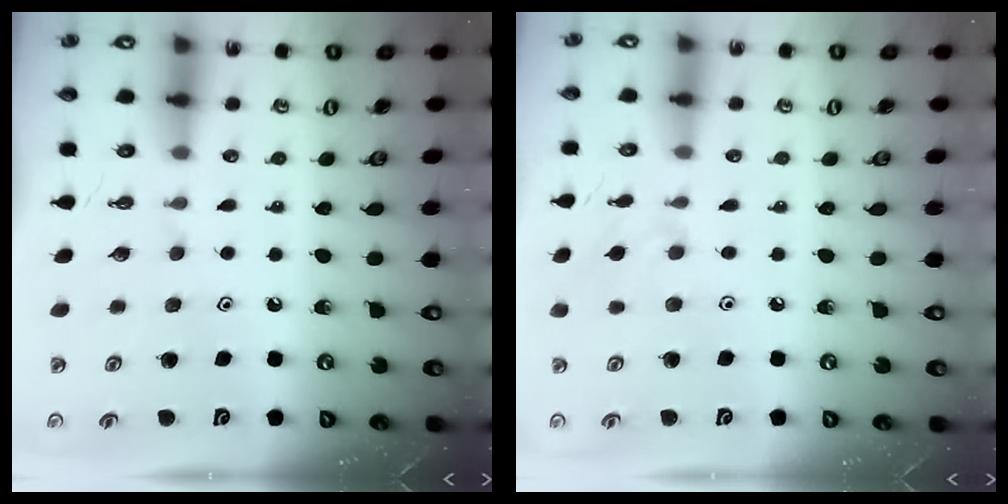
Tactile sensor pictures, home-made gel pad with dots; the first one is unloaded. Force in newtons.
{"total": 5.6, "press": 5.5, "slide": 0.9}